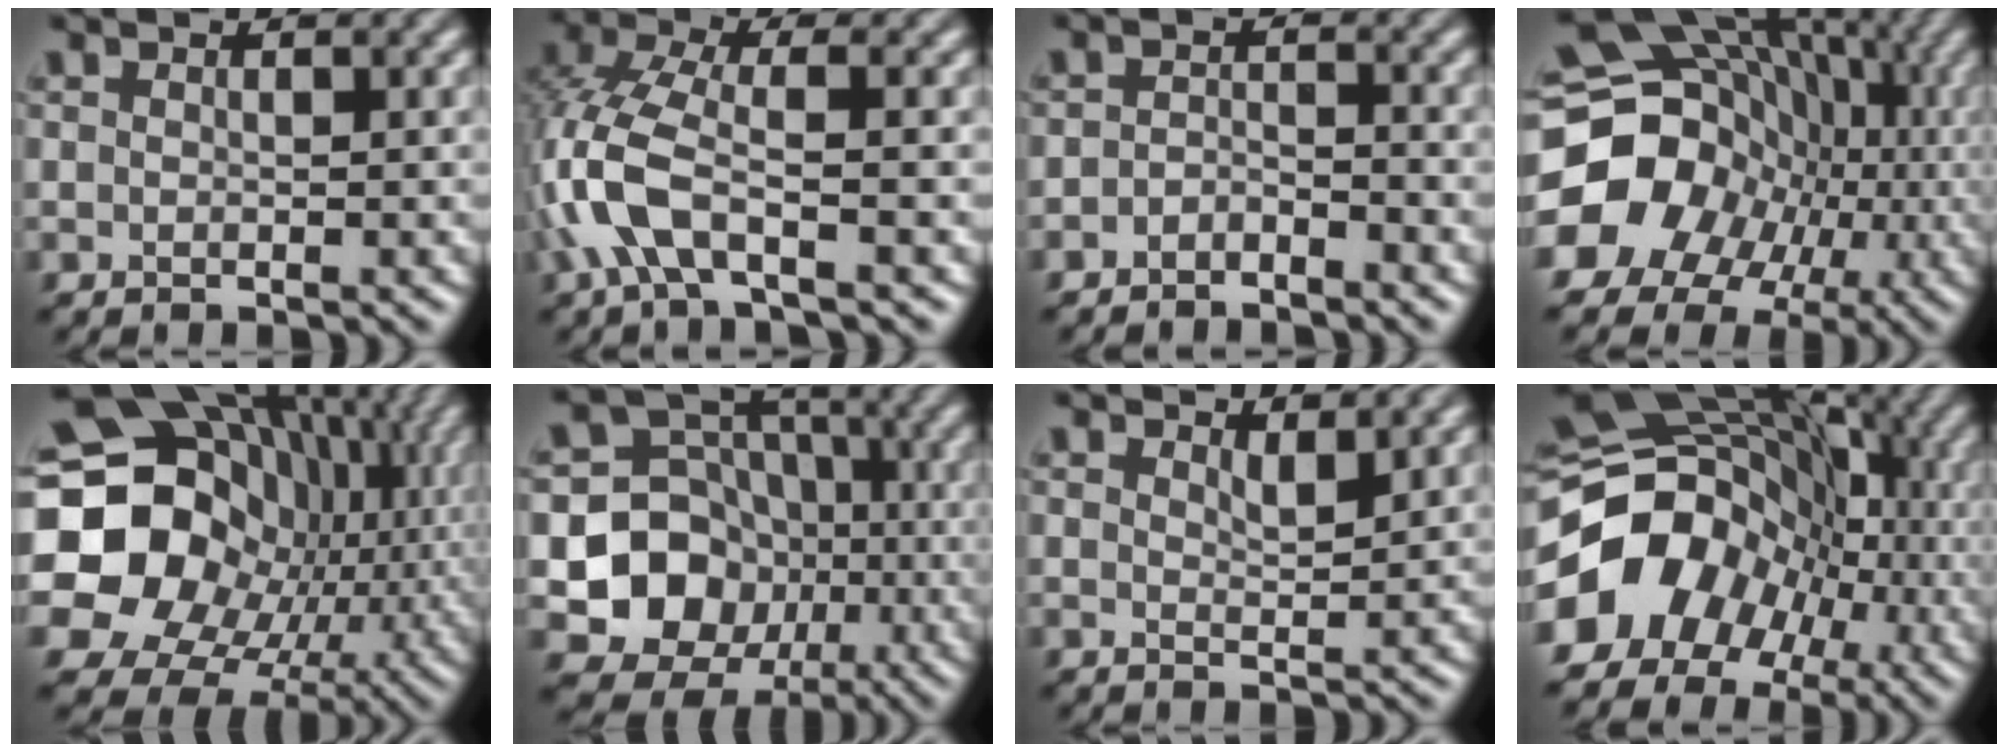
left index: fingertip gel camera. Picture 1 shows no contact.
{"total": 5.9, "force": [-2.3, 2.1, 5.0], "torque": [-0.129, 0.006, -0.050]}
{"total": 1.5, "force": [-1.5, 0.1, 0.2], "torque": [-0.006, 0.002, -0.023]}
{"total": 19.5, "force": [-4.3, 17.4, 7.7], "torque": [-0.147, -0.018, -0.089]}
{"total": 20.2, "force": [1.4, 17.6, 9.8], "torque": [-0.184, 0.003, 0.011]}
{"total": 8.8, "force": [-2.1, 7.8, 3.5], "torque": [-0.057, -0.010, -0.045]}
{"total": 1.3, "force": [1.2, 0.0, 0.5], "torque": [-0.009, -0.002, 0.026]}
{"total": 11.6, "force": [-3.2, 9.7, 5.5], "torque": [-0.118, -0.009, -0.061]}